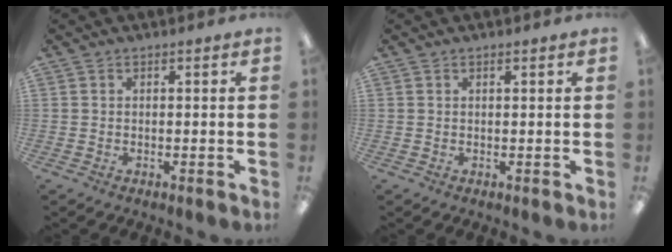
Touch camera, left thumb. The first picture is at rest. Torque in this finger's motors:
{"motor_torque": [0.06, -0.03, -0.04, -0.10, 0.11]}